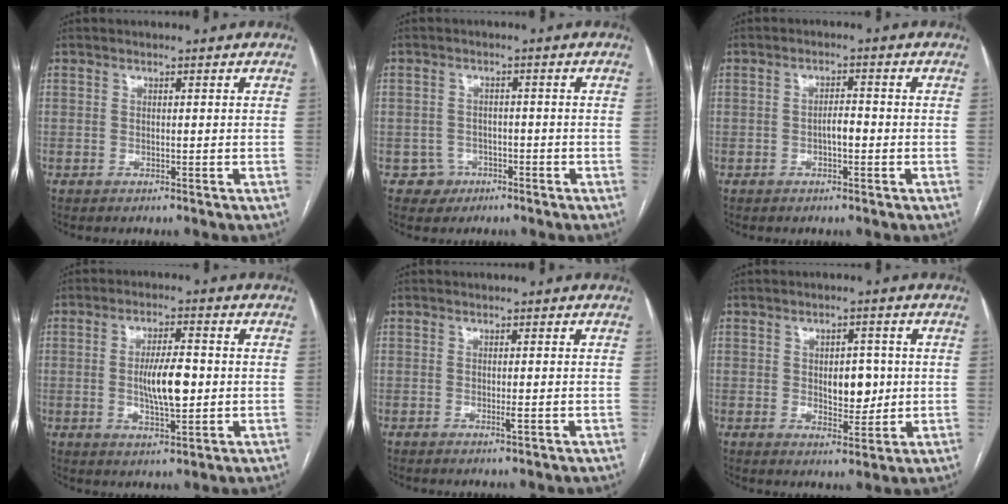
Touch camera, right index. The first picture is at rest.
{"total": 3.4, "force": [-1.5, 3.0, -0.4], "torque": [0.018, 0.017, -0.023]}
{"total": 2.4, "force": [-0.7, 0.8, 2.2], "torque": [-0.034, 0.005, -0.012]}
{"total": 7.6, "force": [-0.3, 2.0, 7.4], "torque": [-0.136, 0.000, -0.003]}
{"total": 1.2, "force": [-0.3, 0.0, 1.2], "torque": [-0.023, -0.005, -0.004]}
{"total": 7.0, "force": [0.3, 3.6, 6.0], "torque": [-0.083, 0.003, 0.011]}